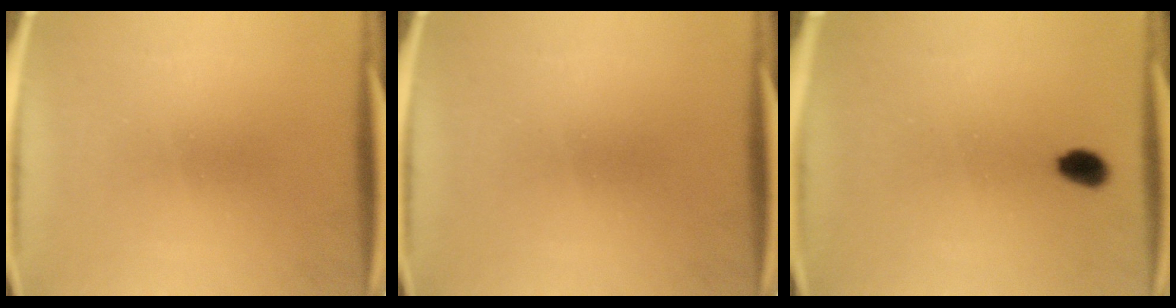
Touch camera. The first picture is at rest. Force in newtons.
{"total": 0.0}
{"total": 3.1}